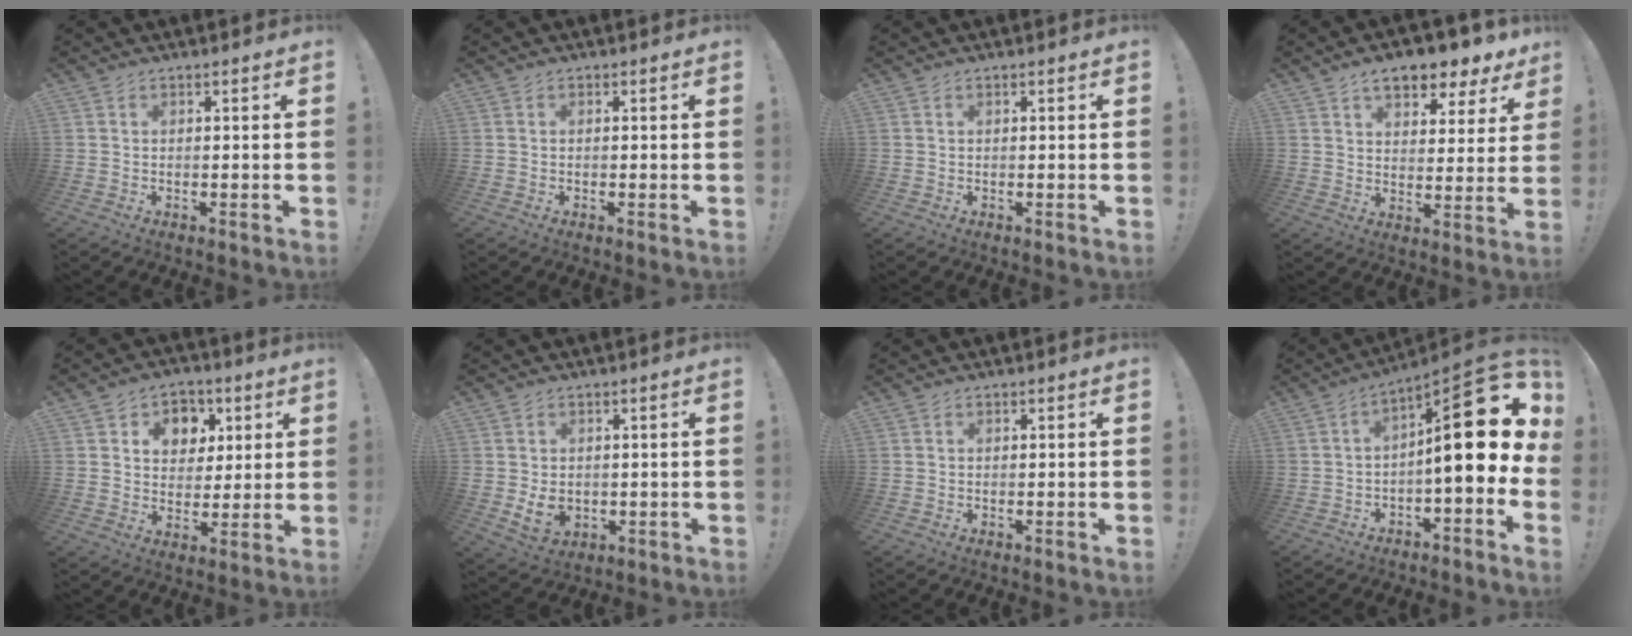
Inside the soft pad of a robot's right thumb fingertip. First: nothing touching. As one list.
[{"total": 0.0}, {"total": 0.0}, {"total": 10.1, "force": [6.8, 4.4, 5.9], "torque": [-0.084, -0.045, 0.119]}, {"total": 9.0, "force": [3.5, 7.8, 2.9], "torque": [-0.034, -0.021, 0.071]}, {"total": 5.8, "force": [0.4, 4.8, 3.3], "torque": [-0.040, -0.009, 0.008]}, {"total": 0.0}, {"total": 19.6, "force": [3.0, 5.5, 18.6], "torque": [-0.260, -0.021, 0.050]}]